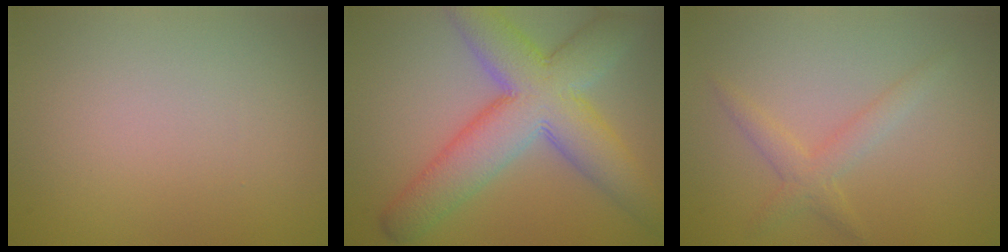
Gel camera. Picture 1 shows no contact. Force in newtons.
{"total": 10.2, "press": 10.2, "slide": 0.5}
{"total": 2.2, "press": 2.2, "slide": 0.2}